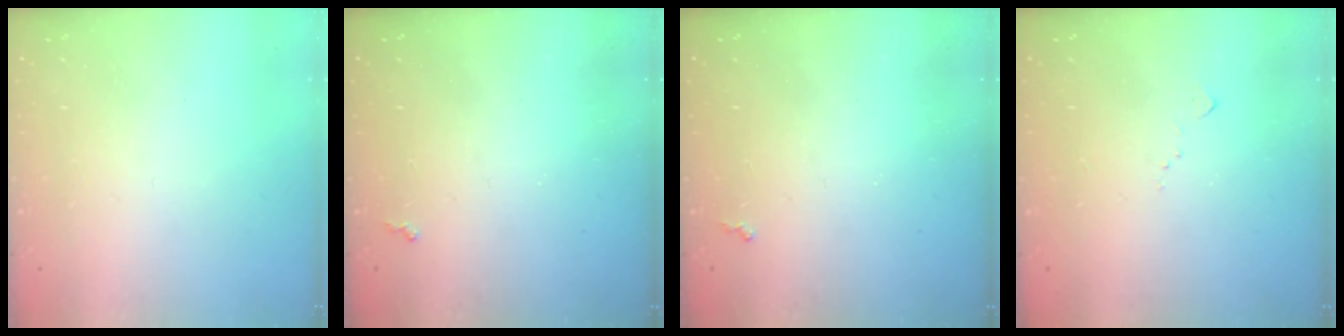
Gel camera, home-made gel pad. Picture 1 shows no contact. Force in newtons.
{"total": 2.3, "press": 2.3, "slide": 0.5}
{"total": 2.3, "press": 2.3, "slide": 0.5}
{"total": 6.1, "press": 6.0, "slide": 0.8}